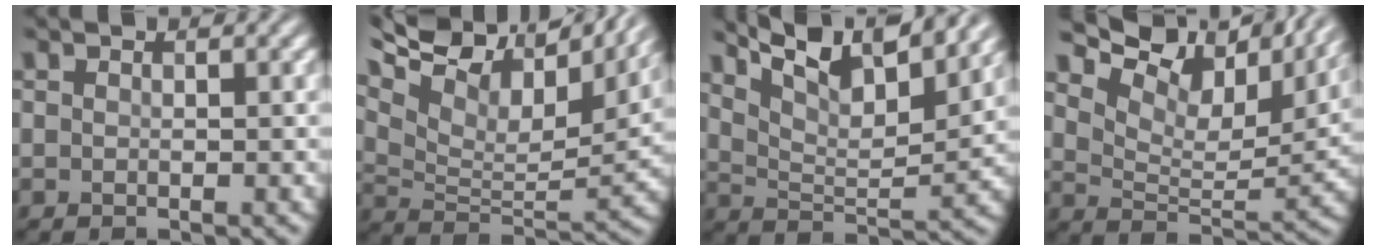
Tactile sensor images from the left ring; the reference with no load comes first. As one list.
[{"total": 14.5, "force": [10.6, 5.4, 8.3], "torque": [-0.174, 0.045, 0.161]}, {"total": 9.9, "force": [7.4, 2.7, 6.0], "torque": [-0.109, 0.013, 0.106]}, {"total": 12.9, "force": [9.8, 4.7, 7.0], "torque": [-0.143, 0.021, 0.149]}]